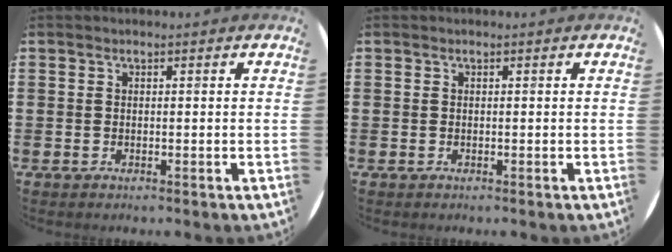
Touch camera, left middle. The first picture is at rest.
{"total": 0.0}